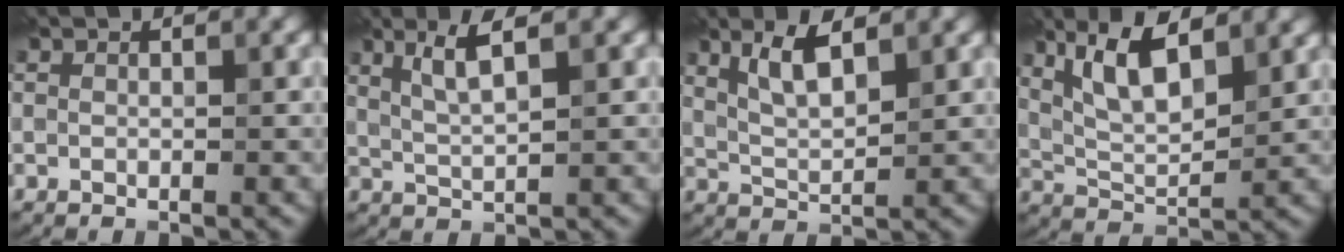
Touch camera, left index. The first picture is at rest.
{"total": 2.9, "force": [1.6, 0.3, 2.5], "torque": [-0.046, 0.009, 0.030]}
{"total": 3.5, "force": [2.1, 0.9, 2.6], "torque": [-0.059, 0.007, 0.041]}
{"total": 5.9, "force": [3.2, 1.9, 4.6], "torque": [-0.094, 0.006, 0.063]}